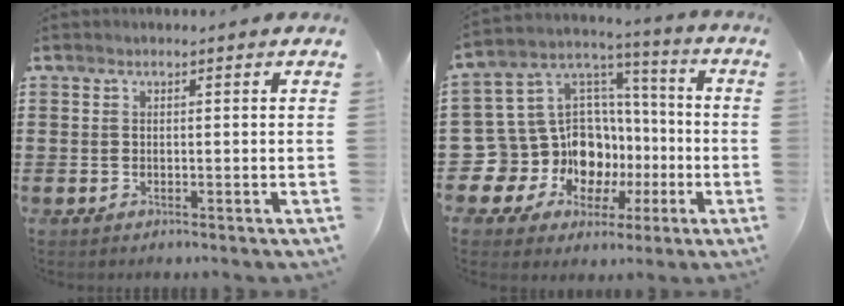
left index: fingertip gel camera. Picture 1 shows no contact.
{"total": 14.0, "force": [-4.8, 12.4, 4.2], "torque": [-0.126, -0.019, -0.058]}